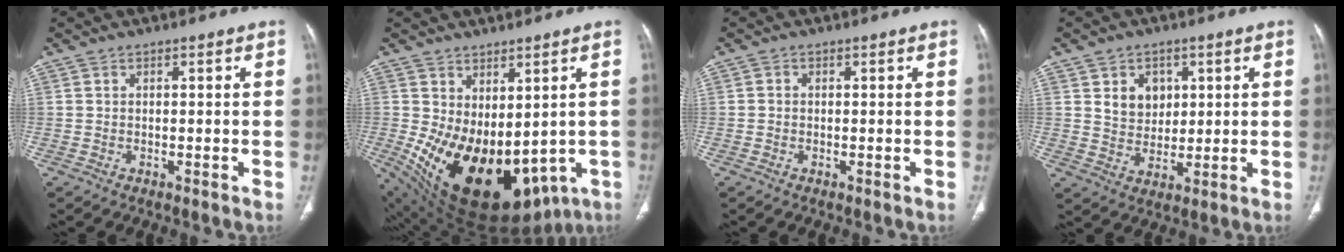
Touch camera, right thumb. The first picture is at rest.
{"total": 21.7, "force": [-3.1, 12.9, 17.2], "torque": [-0.274, -0.023, -0.005]}
{"total": 0.7, "force": [-0.1, 0.7, 0.3], "torque": [-0.003, 0.002, -0.004]}
{"total": 6.8, "force": [2.3, 5.4, 3.3], "torque": [-0.024, -0.013, 0.044]}